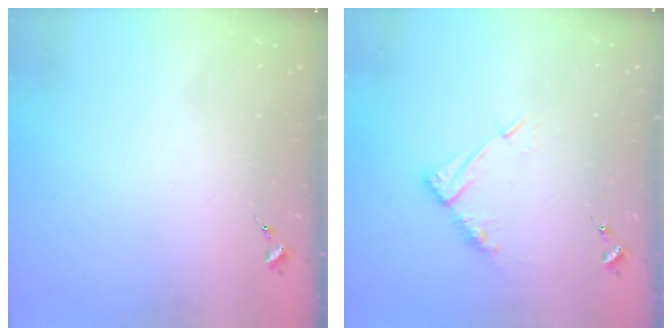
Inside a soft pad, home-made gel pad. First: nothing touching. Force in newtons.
{"total": 9.0, "press": 9.0, "slide": 0.8}